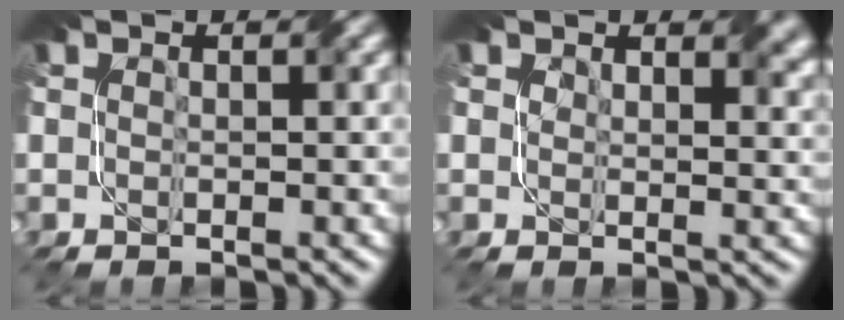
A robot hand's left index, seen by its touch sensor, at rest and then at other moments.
{"total": 3.2, "force": [2.5, 1.6, 1.3], "torque": [-0.023, -0.003, 0.039]}